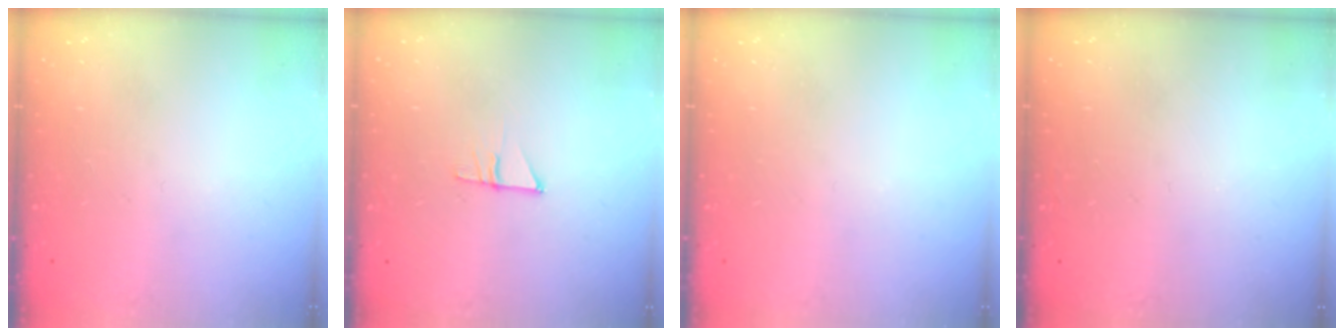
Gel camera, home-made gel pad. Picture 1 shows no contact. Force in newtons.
{"total": 7.0, "press": 7.0, "slide": 0.5}
{"total": 0.0}
{"total": 1.6, "press": 1.6, "slide": 0.1}